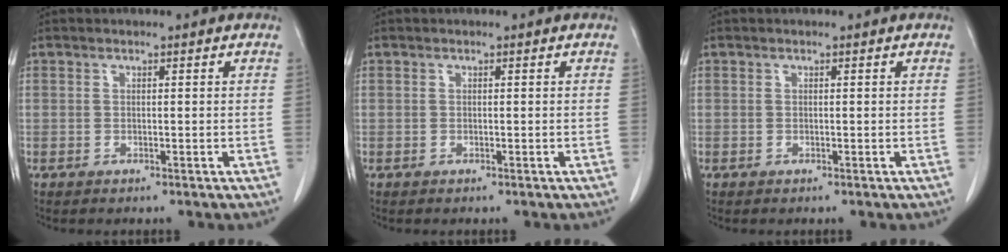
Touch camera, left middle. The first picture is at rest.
{"total": 0.0}
{"total": 0.0}